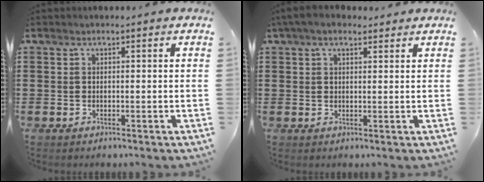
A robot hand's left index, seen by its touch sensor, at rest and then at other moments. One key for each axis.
{"total": 3.1, "fx": 2.1, "fy": 1.3, "fz": 2.0, "tx": -0.045, "ty": 0.008, "tz": 0.038}